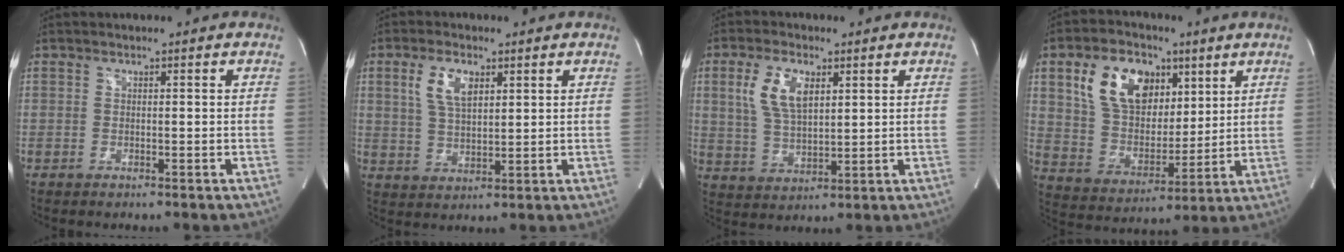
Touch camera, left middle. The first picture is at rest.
{"total": 6.2, "force": [2.7, 2.7, 4.9], "torque": [-0.102, 0.009, 0.058]}
{"total": 8.0, "force": [3.0, 3.6, 6.5], "torque": [-0.138, 0.010, 0.065]}
{"total": 13.9, "force": [6.4, 9.1, 8.4], "torque": [-0.175, 0.030, 0.124]}